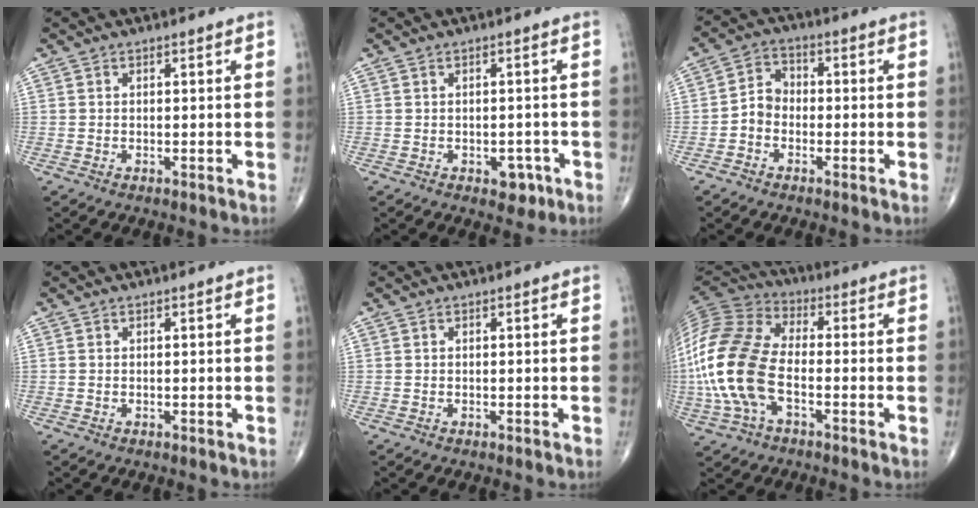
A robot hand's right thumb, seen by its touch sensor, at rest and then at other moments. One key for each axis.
{"total": 3.3, "fx": -1.4, "fy": 2.2, "fz": 2.0, "tx": -0.005, "ty": 0.006, "tz": -0.015}
{"total": 4.5, "fx": -1.4, "fy": 3.7, "fz": 2.2, "tx": -0.022, "ty": 0.022, "tz": -0.036}
{"total": 0.0}
{"total": 0.0}
{"total": 19.1, "fx": -3.6, "fy": 10.5, "fz": 15.5, "tx": -0.347, "ty": 0.022, "tz": -0.073}